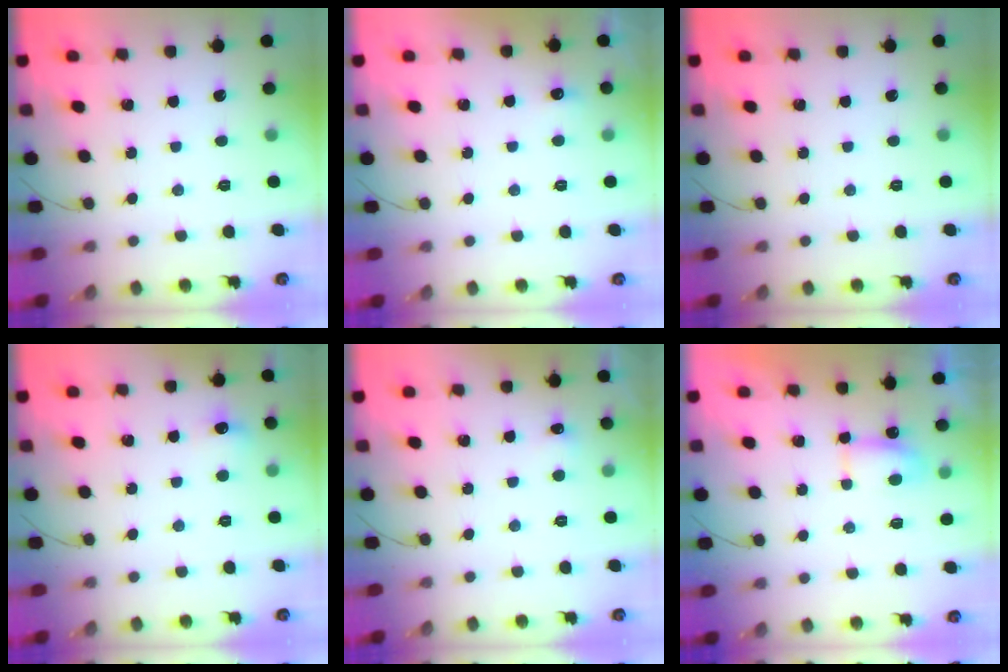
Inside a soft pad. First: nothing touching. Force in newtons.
{"total": 3.8, "press": 3.6, "slide": 1.2}
{"total": 0.0}
{"total": 6.0, "press": 5.7, "slide": 1.7}
{"total": 3.7, "press": 3.5, "slide": 0.9}
{"total": 4.6, "press": 4.5, "slide": 0.8}